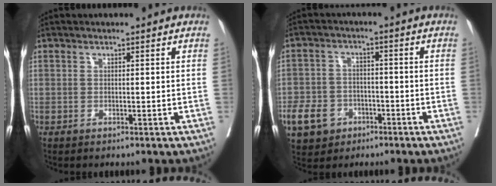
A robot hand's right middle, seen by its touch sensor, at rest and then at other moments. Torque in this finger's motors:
{"motor_torque": [0.16, -0.13, 0.05, 0.01]}